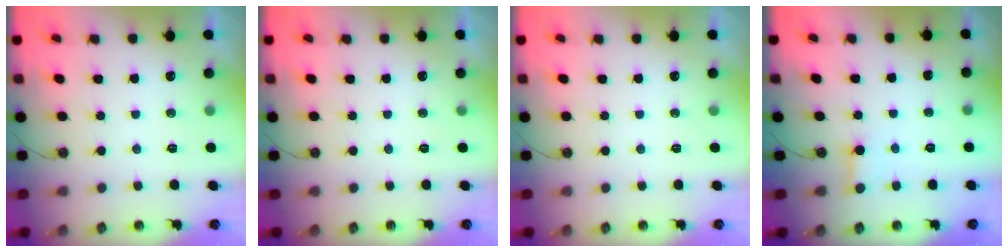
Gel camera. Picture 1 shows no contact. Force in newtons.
{"total": 0.0}
{"total": 0.0}
{"total": 2.6, "press": 2.6, "slide": 0.1}